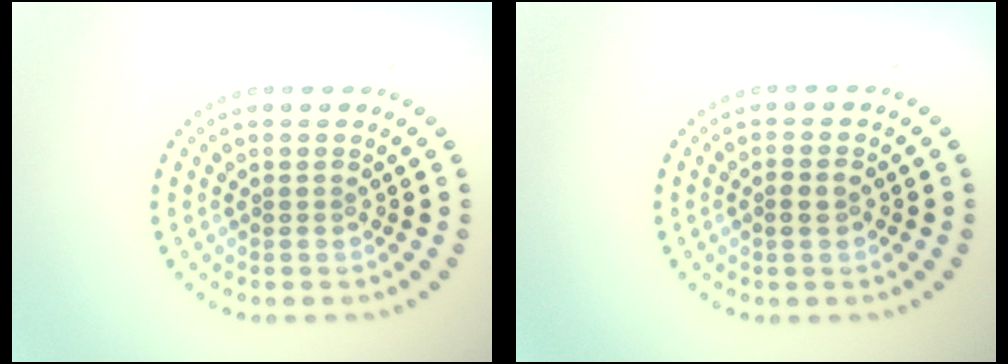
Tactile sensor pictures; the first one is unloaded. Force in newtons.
{"total": 1.3, "press": 1.3, "slide": 0.2}